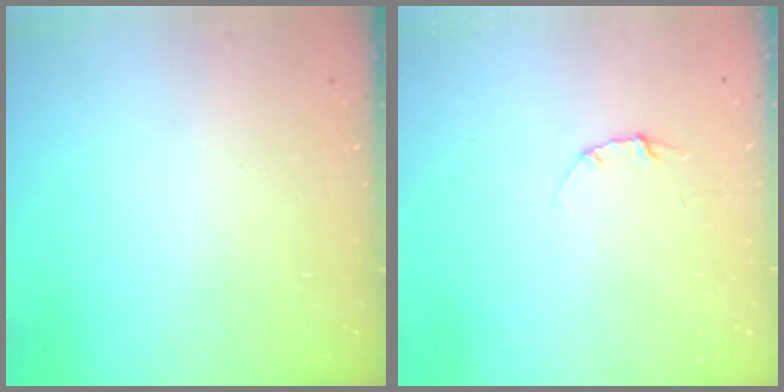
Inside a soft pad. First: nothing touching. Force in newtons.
{"total": 3.3, "press": 3.2, "slide": 0.3}